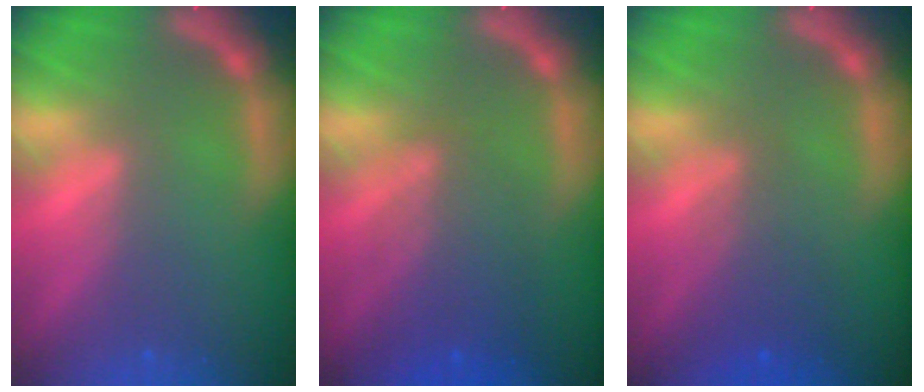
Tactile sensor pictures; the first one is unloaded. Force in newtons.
{"total": 5.1}
{"total": 3.0}